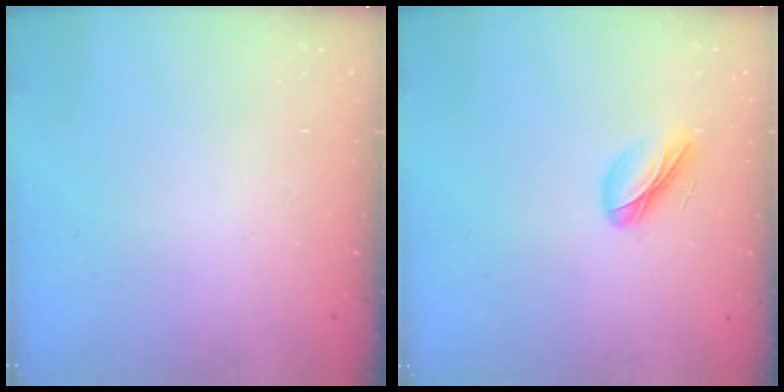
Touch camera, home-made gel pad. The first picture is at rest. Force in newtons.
{"total": 7.3, "press": 7.1, "slide": 1.7}